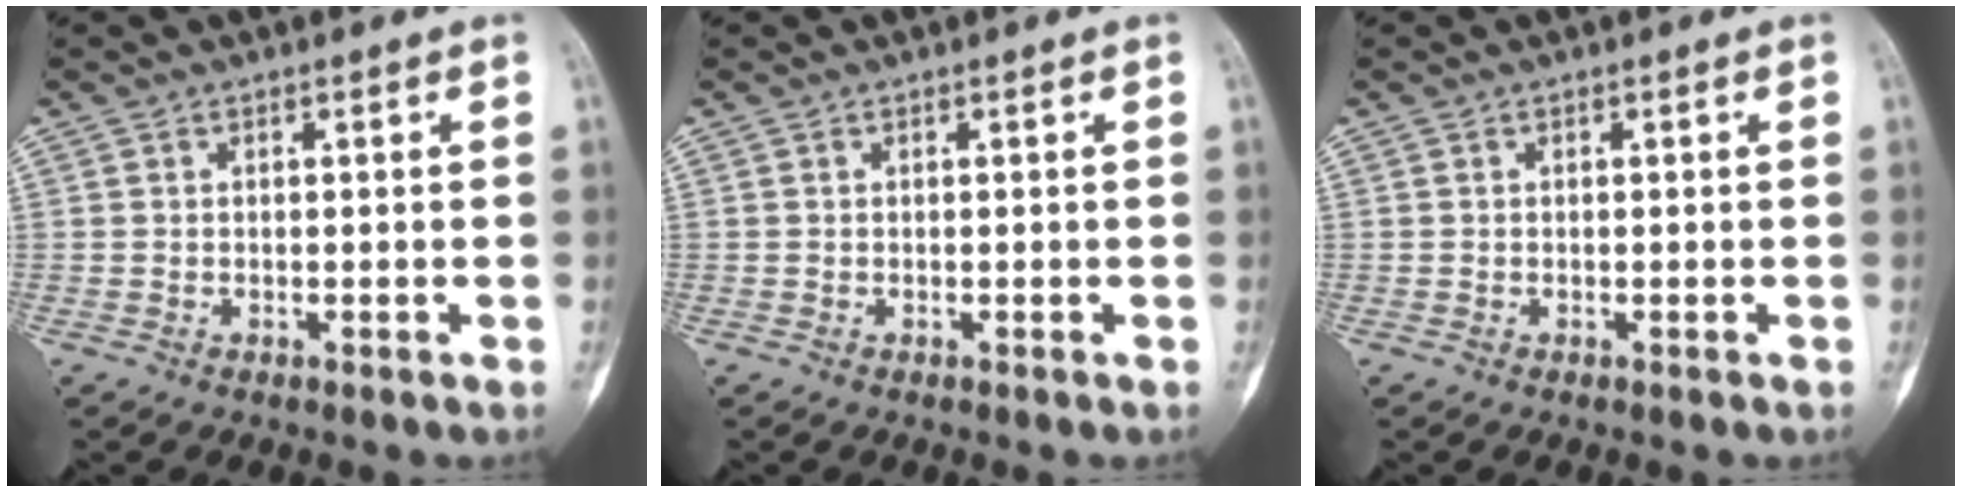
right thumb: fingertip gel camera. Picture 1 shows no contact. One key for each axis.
{"total": 0.0}
{"total": 0.0}